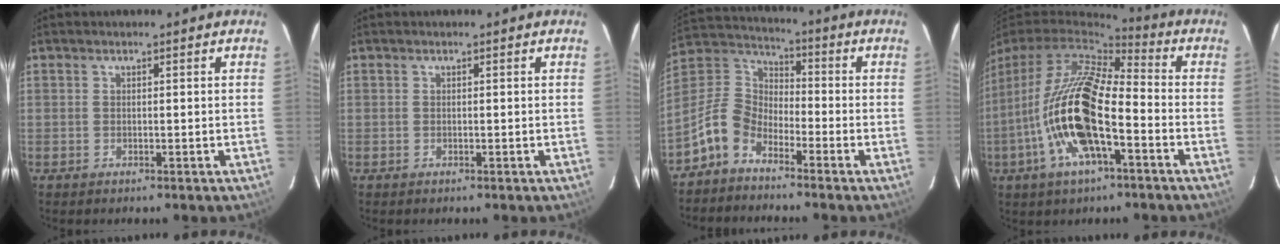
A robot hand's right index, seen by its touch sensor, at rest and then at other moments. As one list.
[{"total": 0.0}, {"total": 8.8, "force": [-6.0, 4.9, 4.1], "torque": [-0.093, 0.027, -0.135]}, {"total": 18.8, "force": [-6.1, 6.5, 16.5], "torque": [-0.326, -0.020, -0.120]}]